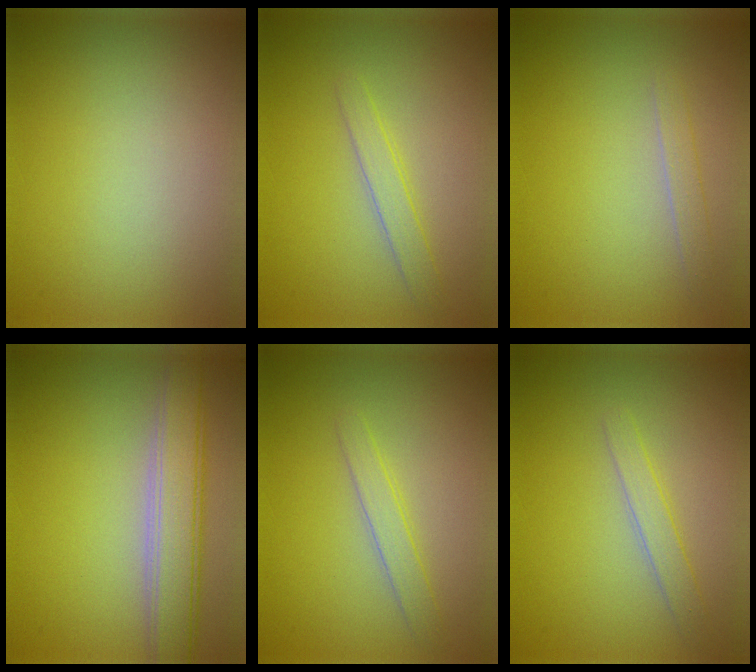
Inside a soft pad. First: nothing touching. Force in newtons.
{"total": 1.8, "press": 1.8, "slide": 0.1}
{"total": 1.1, "press": 1.1, "slide": 0.1}
{"total": 5.0, "press": 5.0, "slide": 0.5}
{"total": 1.8, "press": 1.8, "slide": 0.1}
{"total": 1.8, "press": 1.8, "slide": 0.0}